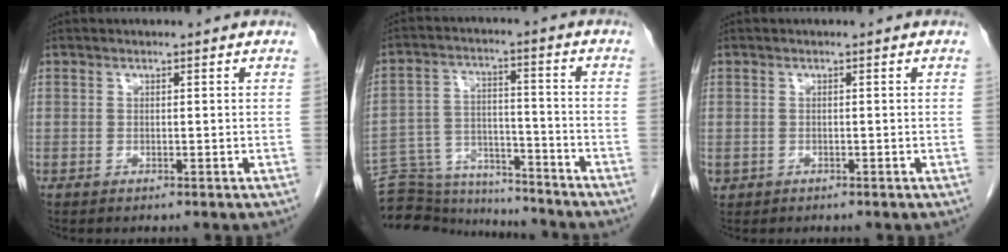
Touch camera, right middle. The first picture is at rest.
{"total": 16.2, "force": [-15.6, 3.2, 3.2], "torque": [-0.064, 0.032, -0.238]}
{"total": 0.9, "force": [-0.3, 0.9, 0.3], "torque": [-0.009, 0.005, 0.002]}